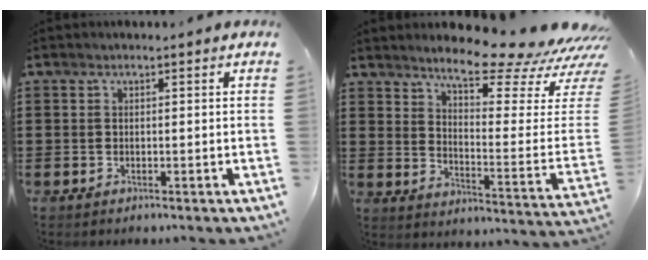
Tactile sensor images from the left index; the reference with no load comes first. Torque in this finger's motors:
{"motor_torque": [2.14, 0.00, 0.80, 0.12]}